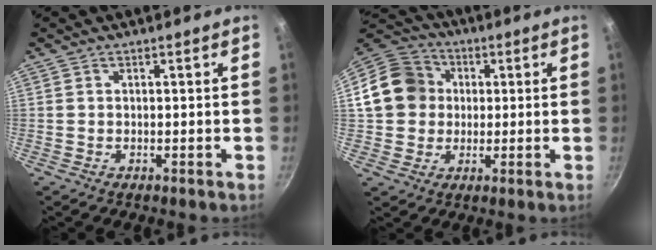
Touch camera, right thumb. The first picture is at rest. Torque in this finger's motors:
{"motor_torque": [-0.49, 0.61, 0.55, -0.60, 0.06]}